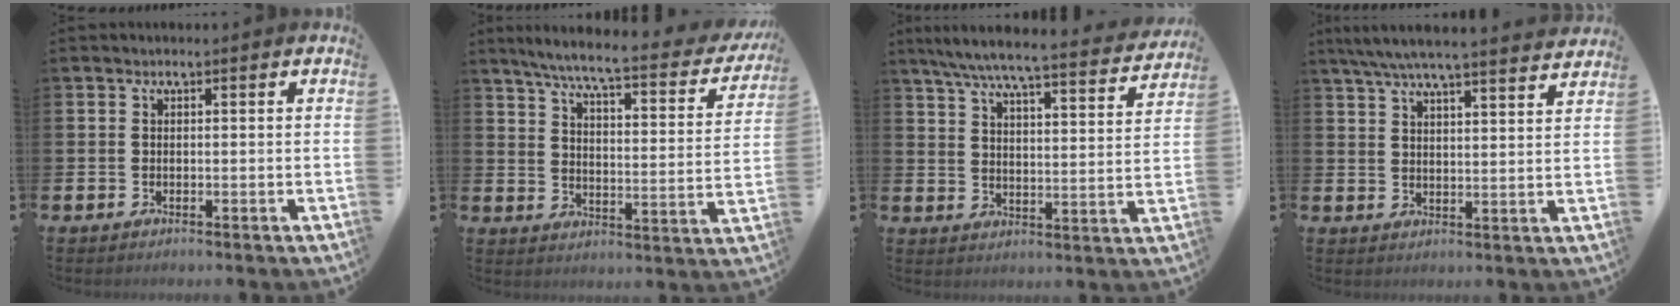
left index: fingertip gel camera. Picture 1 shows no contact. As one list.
[{"total": 6.5, "force": [5.5, 0.5, 3.3], "torque": [-0.085, -0.044, 0.085]}, {"total": 7.0, "force": [6.4, 0.6, 3.0], "torque": [-0.080, -0.046, 0.106]}, {"total": 6.7, "force": [6.4, 0.2, 2.1], "torque": [-0.059, -0.033, 0.114]}]